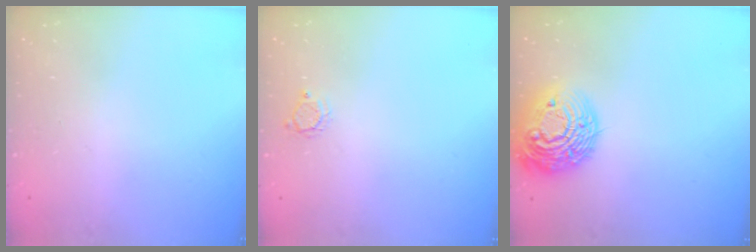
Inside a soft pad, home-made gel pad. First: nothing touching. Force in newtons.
{"total": 3.0, "press": 3.0, "slide": 0.3}
{"total": 18.5, "press": 18.4, "slide": 1.5}